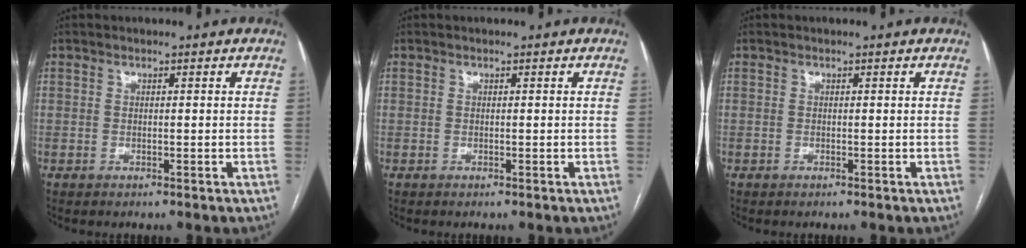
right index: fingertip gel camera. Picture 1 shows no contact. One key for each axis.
{"total": 0.0}
{"total": 0.0}